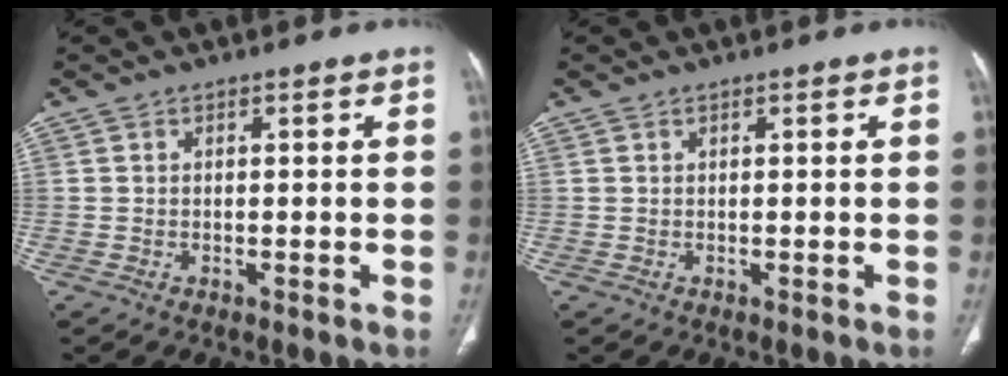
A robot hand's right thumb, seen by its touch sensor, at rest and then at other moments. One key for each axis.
{"total": 0.0}